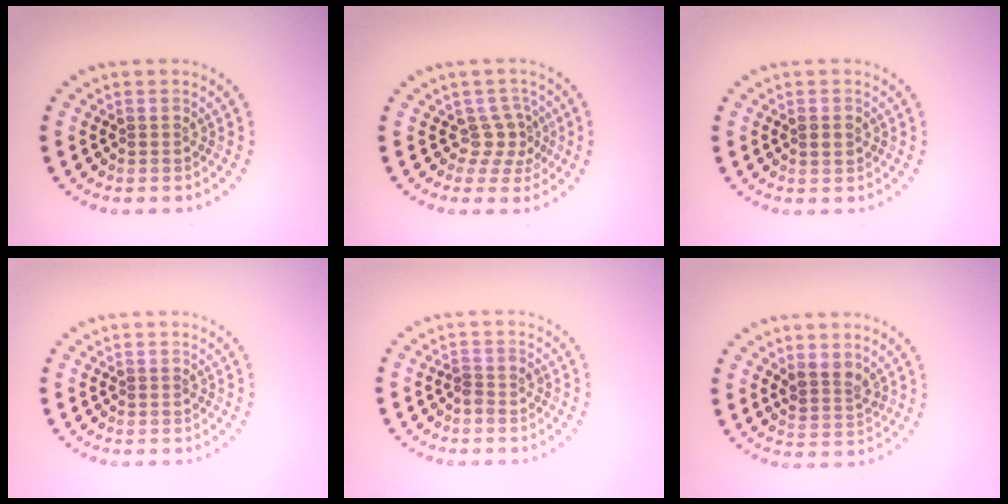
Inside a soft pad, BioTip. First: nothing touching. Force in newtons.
{"total": 2.3, "press": 1.5, "slide": 1.7}
{"total": 1.2, "press": 1.2, "slide": 0.2}
{"total": 0.0}
{"total": 1.1, "press": 0.8, "slide": 0.7}
{"total": 2.3, "press": 1.9, "slide": 1.4}